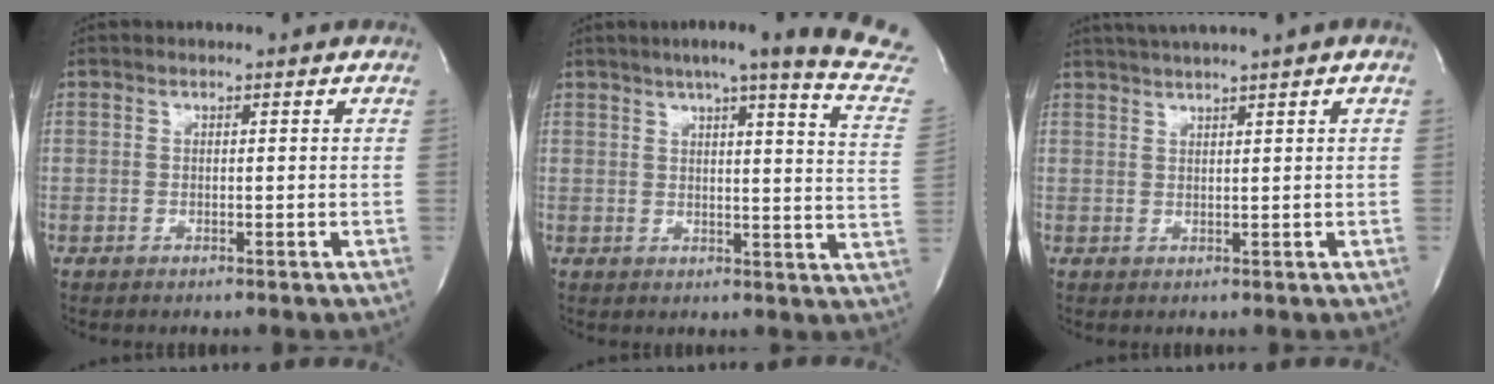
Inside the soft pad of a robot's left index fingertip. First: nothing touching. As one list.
[{"total": 19.5, "force": [16.5, -0.5, 10.4], "torque": [-0.137, -0.060, 0.180]}, {"total": 4.7, "force": [3.4, -1.2, 3.0], "torque": [-0.048, 0.018, 0.060]}]